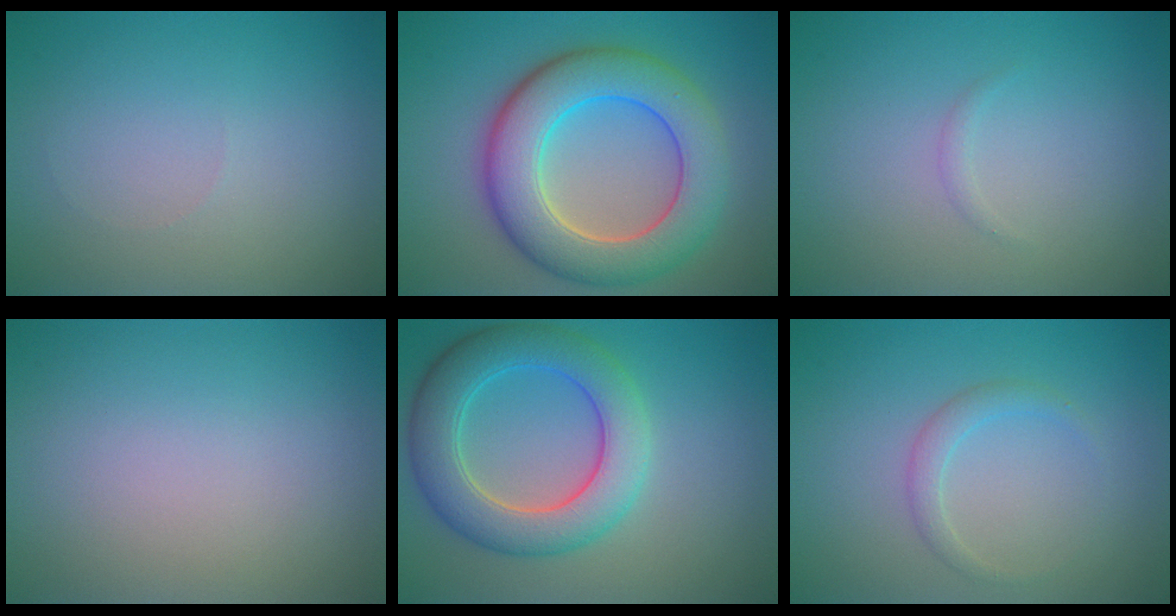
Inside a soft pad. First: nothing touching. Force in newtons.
{"total": 9.1, "press": 9.1, "slide": 0.5}
{"total": 0.6, "press": 0.6, "slide": 0.1}
{"total": 0.0}
{"total": 6.8, "press": 6.8, "slide": 0.3}
{"total": 1.5, "press": 1.5, "slide": 0.1}